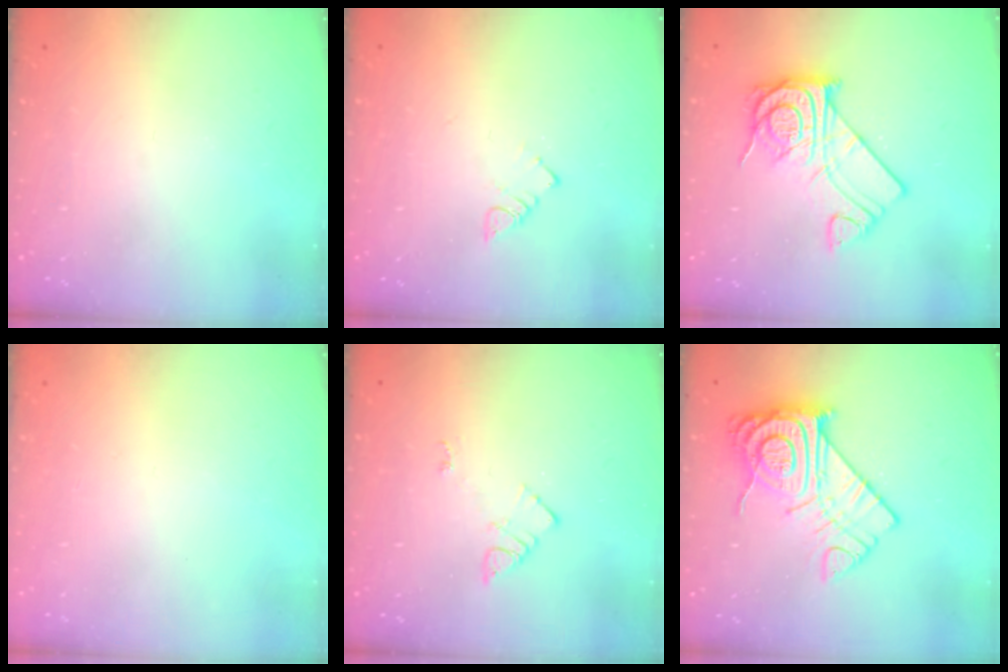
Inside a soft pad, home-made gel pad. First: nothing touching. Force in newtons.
{"total": 2.8, "press": 2.8, "slide": 0.3}
{"total": 14.3, "press": 14.3, "slide": 1.3}
{"total": 1.6, "press": 1.5, "slide": 0.1}
{"total": 4.5, "press": 4.4, "slide": 0.6}
{"total": 16.5, "press": 16.4, "slide": 1.4}